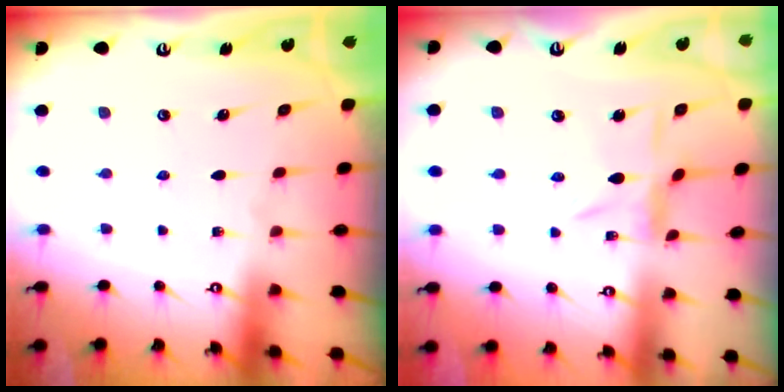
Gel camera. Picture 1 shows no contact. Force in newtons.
{"total": 4.9, "press": 4.9, "slide": 0.4}